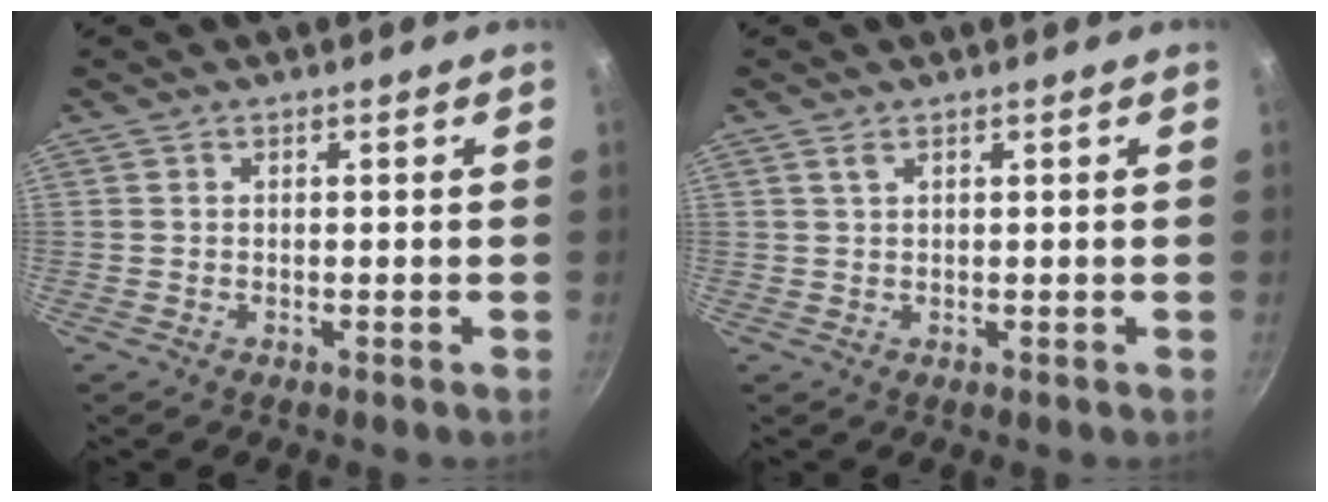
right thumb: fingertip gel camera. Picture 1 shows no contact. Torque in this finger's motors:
{"motor_torque": [-0.76, 0.01, 0.00, 0.85, 0.07]}